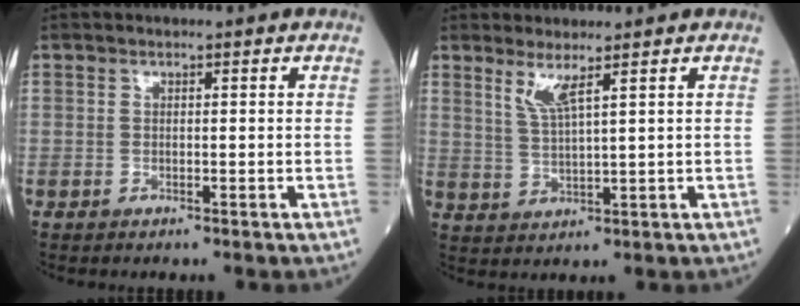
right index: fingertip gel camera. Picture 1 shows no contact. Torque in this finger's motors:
{"motor_torque": [0.08, 0.14, 0.06, 0.06]}